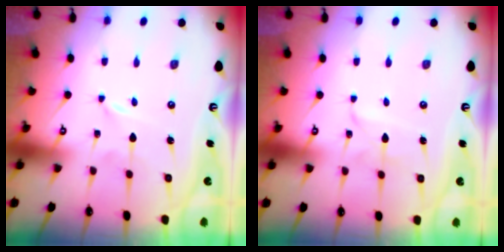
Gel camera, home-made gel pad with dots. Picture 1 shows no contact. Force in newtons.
{"total": 2.4, "press": 2.4, "slide": 0.3}